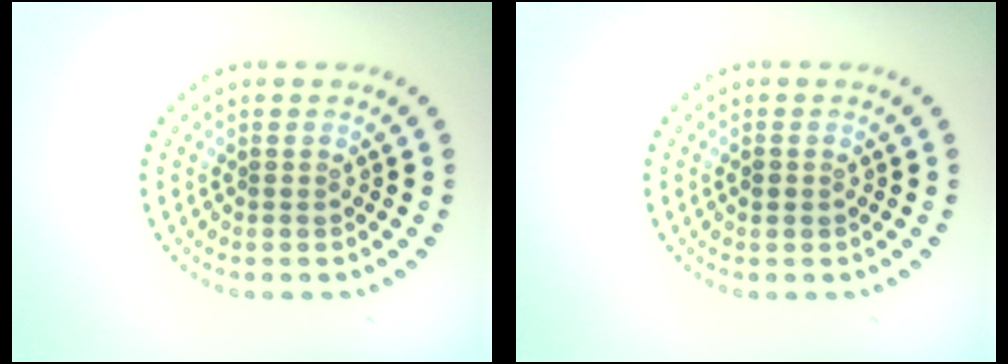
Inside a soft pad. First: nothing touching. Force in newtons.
{"total": 0.8, "press": 0.8, "slide": 0.1}